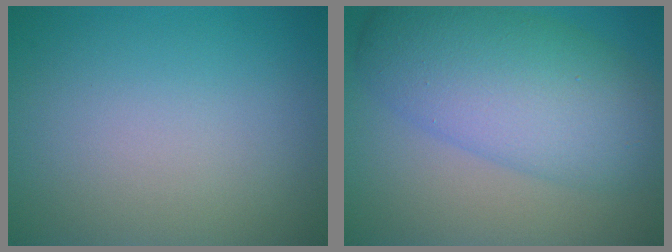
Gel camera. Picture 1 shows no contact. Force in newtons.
{"total": 9.0, "press": 9.0, "slide": 0.2}